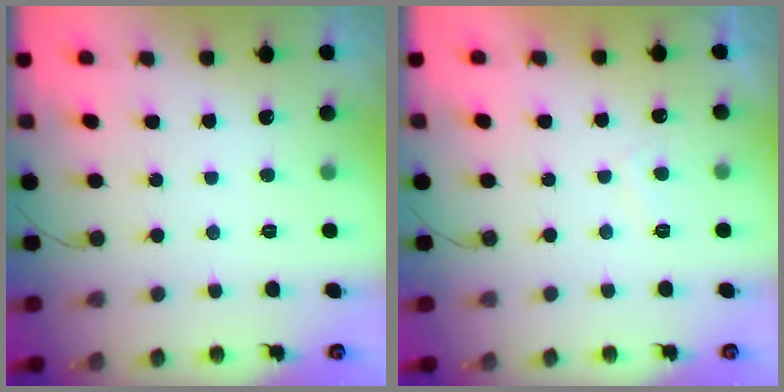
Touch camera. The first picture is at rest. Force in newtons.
{"total": 1.6, "press": 1.4, "slide": 0.7}